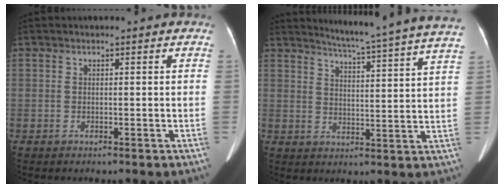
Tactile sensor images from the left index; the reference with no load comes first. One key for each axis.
{"total": 20.5, "fx": 18.8, "fy": -2.0, "fz": 8.1, "tx": -0.130, "ty": -0.072, "tz": 0.227}